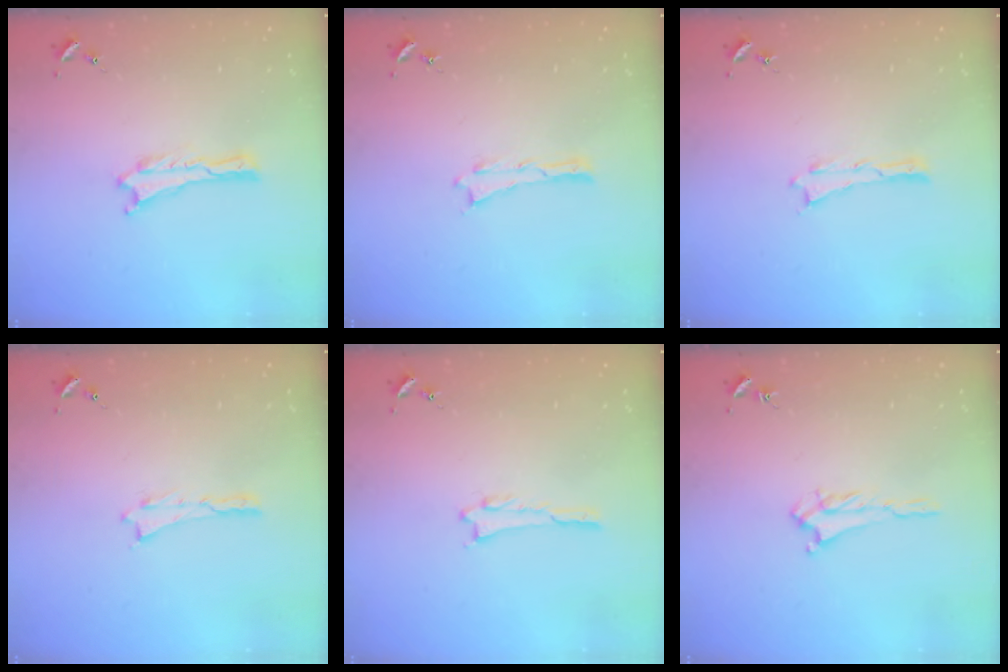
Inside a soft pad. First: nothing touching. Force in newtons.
{"total": 0.0}
{"total": 0.0}
{"total": 0.0}
{"total": 0.0}
{"total": 2.0, "press": 2.0, "slide": 0.5}